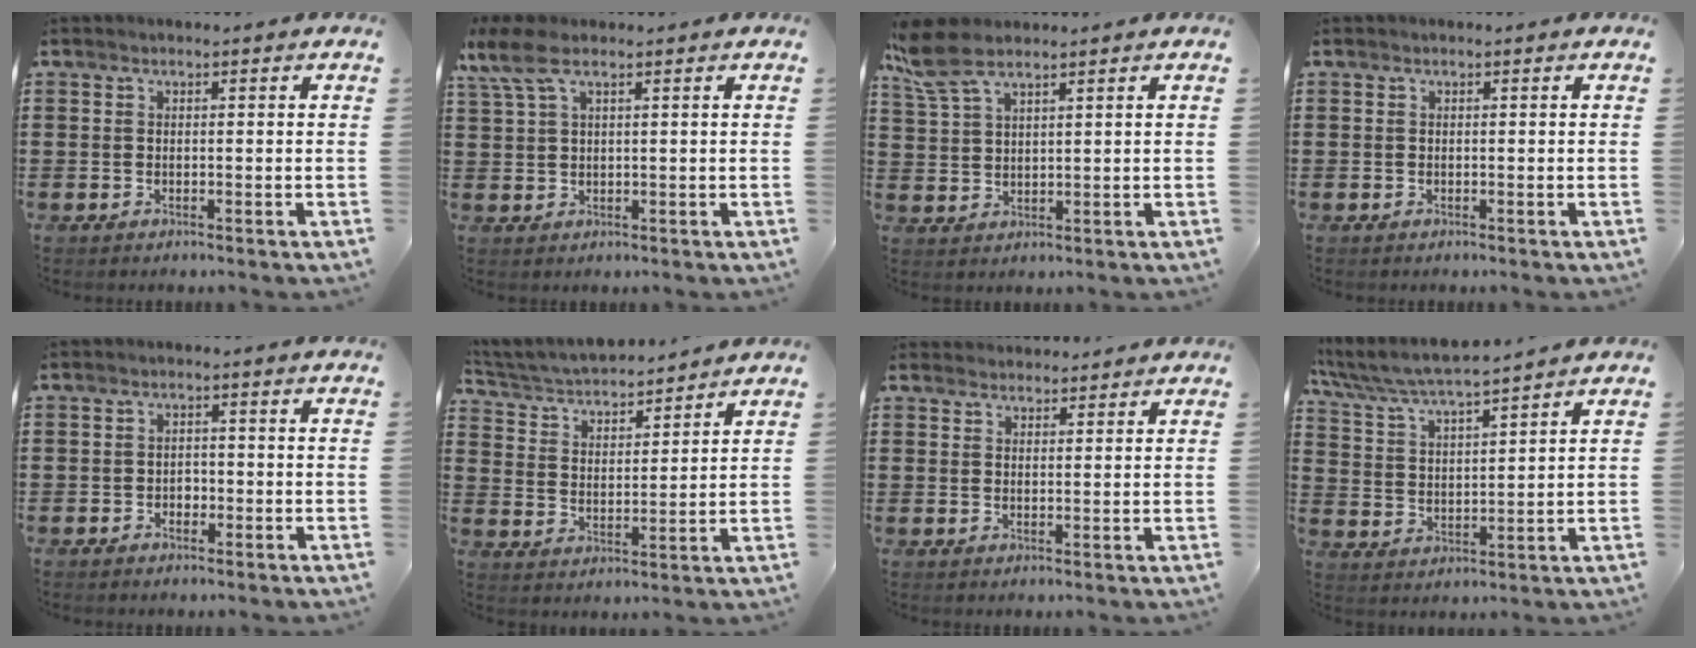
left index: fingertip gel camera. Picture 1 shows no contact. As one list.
[{"total": 4.8, "force": [2.5, 1.7, 3.7], "torque": [-0.093, 0.002, 0.042]}, {"total": 6.3, "force": [4.4, 2.1, 4.0], "torque": [-0.104, -0.006, 0.078]}, {"total": 0.0}, {"total": 1.3, "force": [-0.5, 1.0, 0.6], "torque": [-0.016, 0.001, -0.013]}, {"total": 4.3, "force": [4.2, 0.5, 0.8], "torque": [-0.039, -0.028, 0.069]}, {"total": 2.3, "force": [2.3, 0.4, -0.2], "torque": [-0.002, -0.002, 0.046]}, {"total": 5.7, "force": [5.4, 0.0, 2.0], "torque": [-0.064, -0.035, 0.089]}]